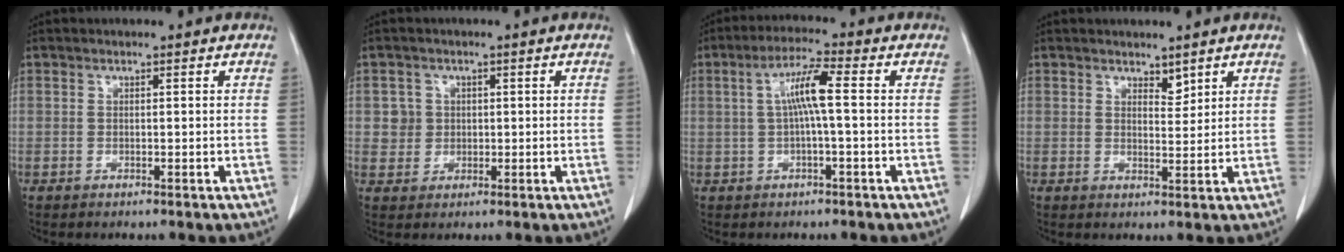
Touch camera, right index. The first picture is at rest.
{"total": 2.8, "force": [0.6, 2.8, 0.1], "torque": [0.006, 0.005, 0.012]}
{"total": 6.0, "force": [0.5, 0.2, 6.0], "torque": [-0.114, 0.016, 0.009]}
{"total": 2.1, "force": [1.7, 0.8, 1.0], "torque": [-0.014, -0.006, 0.031]}